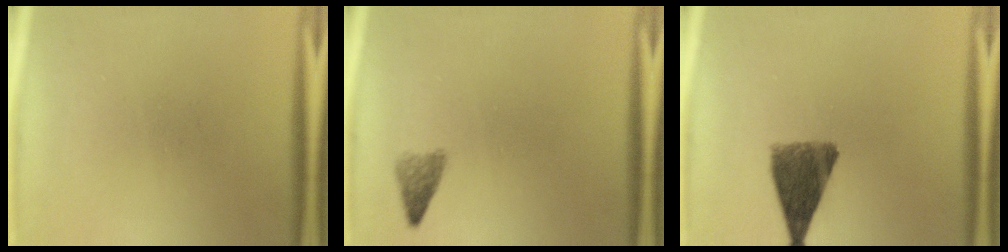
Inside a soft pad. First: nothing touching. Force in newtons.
{"total": 1.9}
{"total": 9.4}